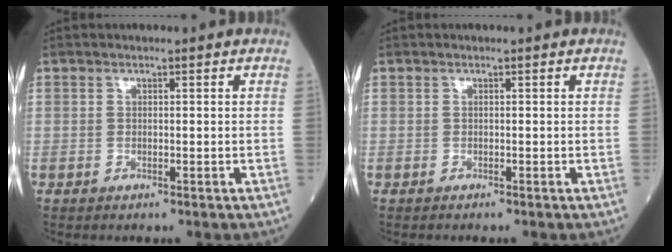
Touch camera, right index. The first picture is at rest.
{"total": 0.0}